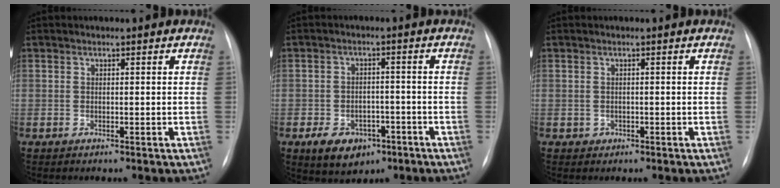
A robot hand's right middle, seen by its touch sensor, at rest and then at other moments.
{"total": 7.3, "force": [-3.9, 4.9, 3.8], "torque": [-0.062, 0.008, -0.050]}
{"total": 0.7, "force": [-0.2, 0.6, 0.0], "torque": [0.000, 0.003, -0.003]}